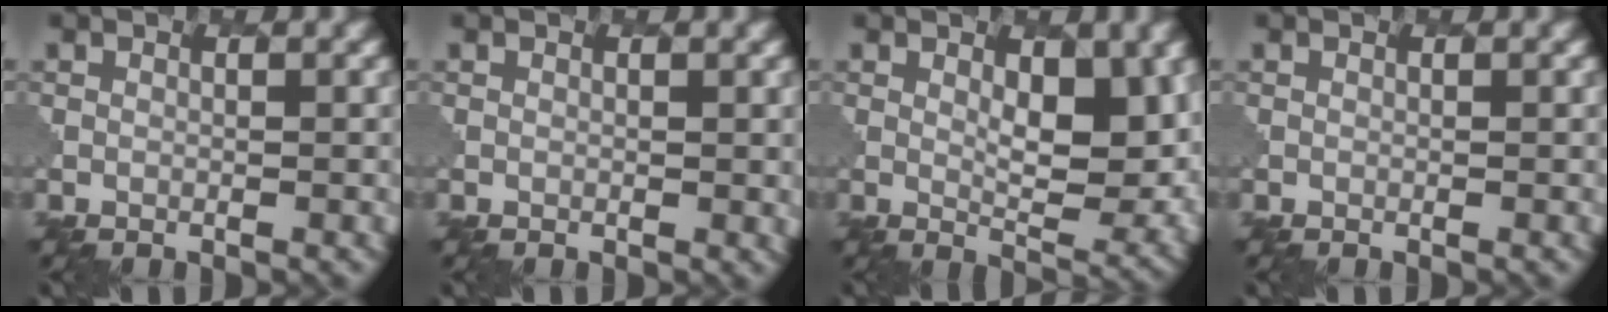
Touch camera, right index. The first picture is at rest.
{"total": 0.6, "force": [0.3, 0.4, 0.4], "torque": [-0.004, -0.004, 0.008]}
{"total": 5.7, "force": [1.4, 2.5, 5.0], "torque": [-0.076, -0.012, 0.030]}
{"total": 0.0}